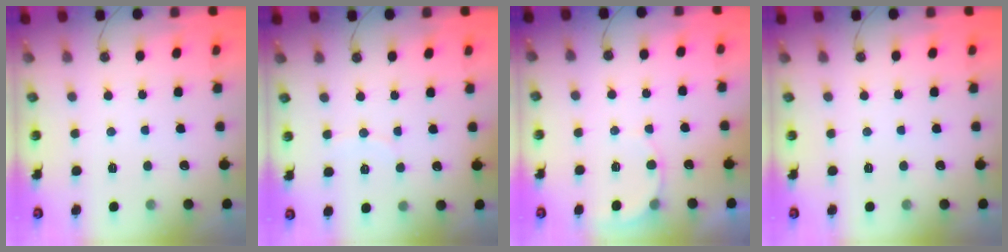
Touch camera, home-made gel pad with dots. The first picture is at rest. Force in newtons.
{"total": 3.5, "press": 3.5, "slide": 0.4}
{"total": 4.8, "press": 4.8, "slide": 0.4}
{"total": 0.0}